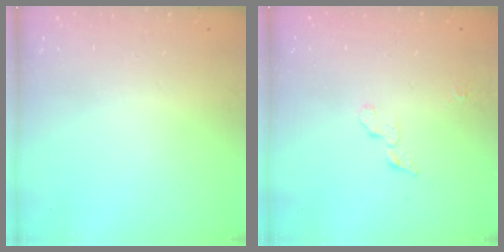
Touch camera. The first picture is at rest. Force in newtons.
{"total": 4.6, "press": 4.6, "slide": 0.4}